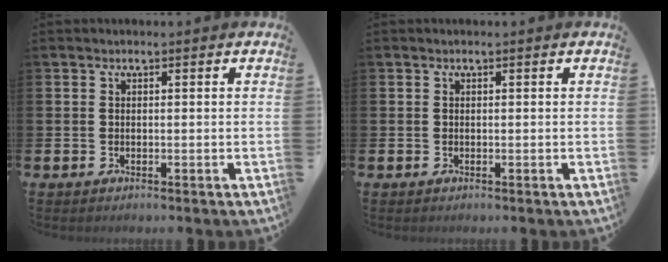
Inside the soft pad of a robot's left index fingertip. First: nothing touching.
{"total": 0.0}